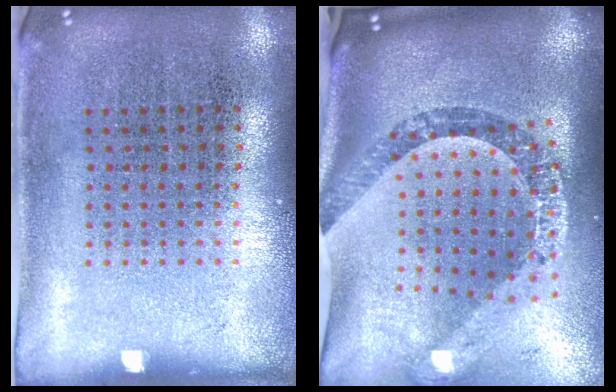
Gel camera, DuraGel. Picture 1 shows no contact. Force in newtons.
{"total": 2.8, "press": 2.1, "slide": 1.8}